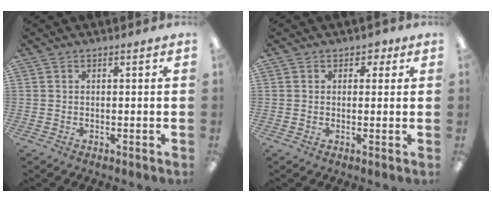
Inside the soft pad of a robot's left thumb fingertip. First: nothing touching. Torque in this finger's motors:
{"motor_torque": [0.16, 0.06, 0.14, 0.04, -0.01]}